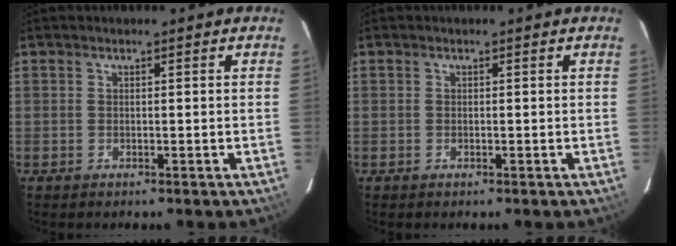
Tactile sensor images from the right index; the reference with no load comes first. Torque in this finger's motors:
{"motor_torque": [-0.04, 0.03, -0.01, 0.00]}